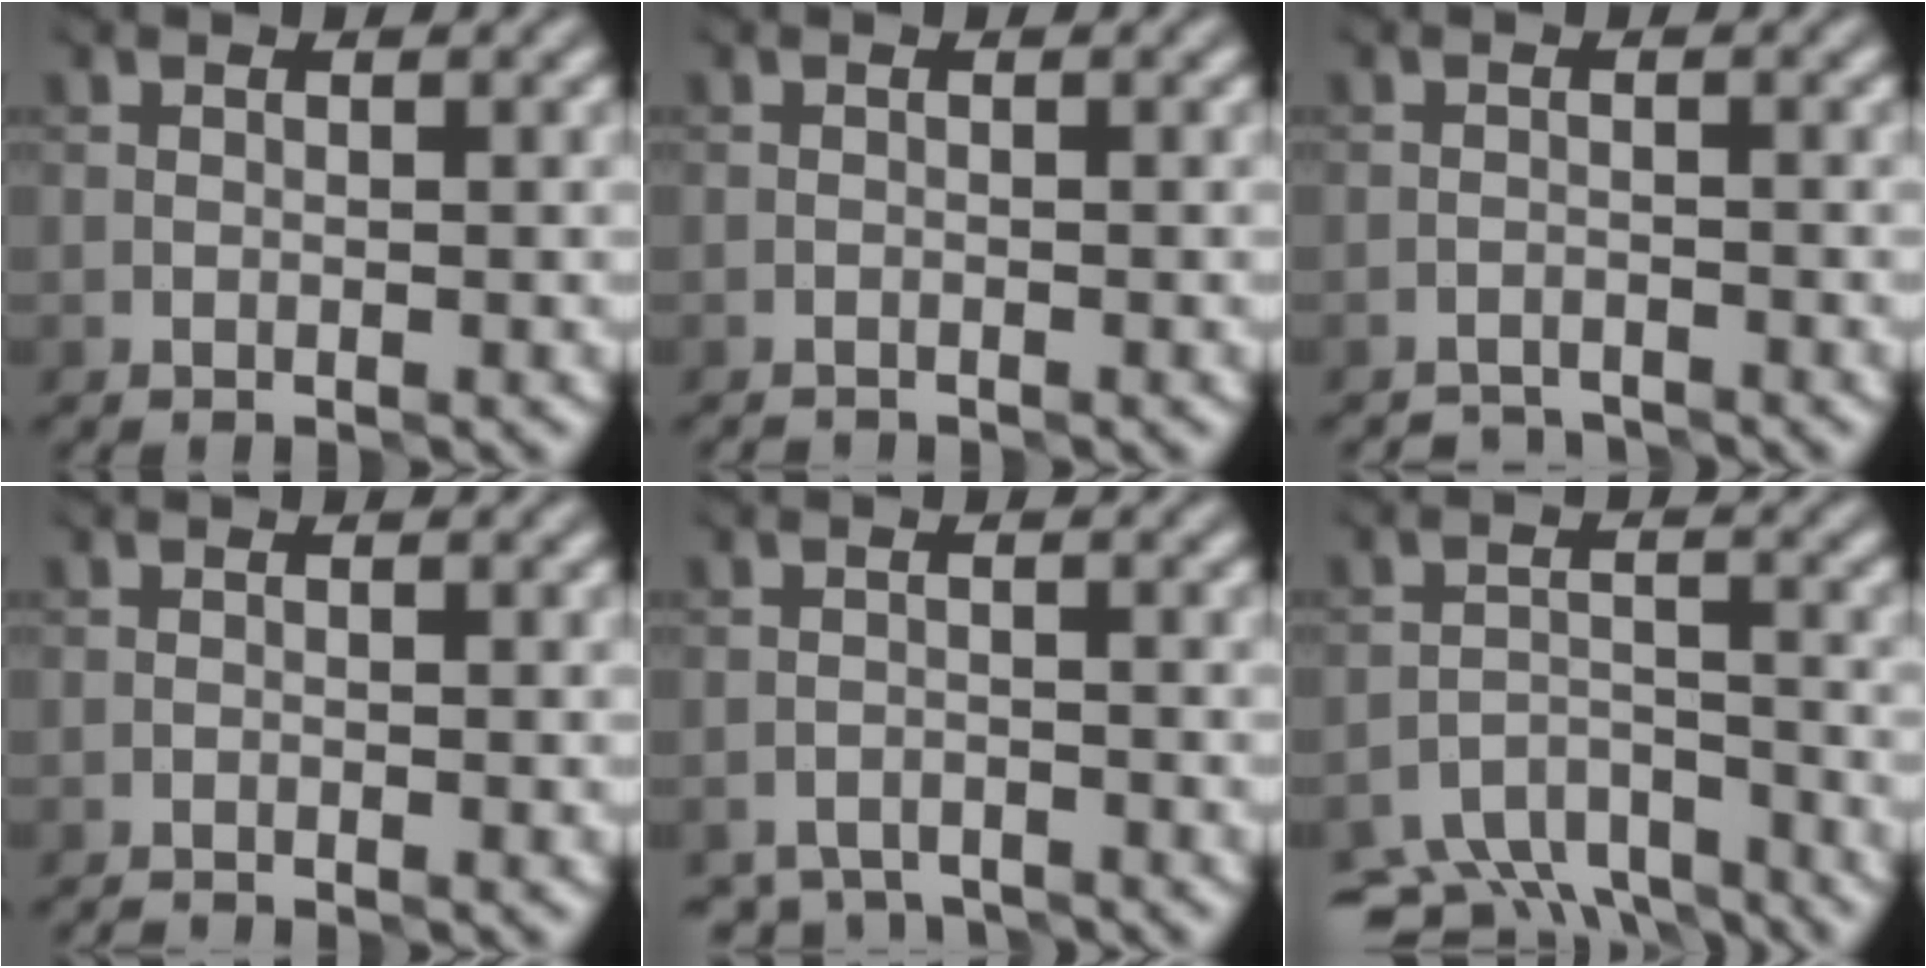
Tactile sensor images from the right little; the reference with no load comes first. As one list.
[{"total": 0.8, "force": [-0.8, 0.0, -0.1], "torque": [0.001, -0.004, -0.020]}, {"total": 2.8, "force": [-2.7, 0.5, 0.1], "torque": [0.004, -0.005, -0.054]}, {"total": 1.0, "force": [-1.0, -0.1, 0.0], "torque": [-0.001, -0.006, -0.024]}, {"total": 4.3, "force": [-4.1, 1.1, 0.6], "torque": [-0.008, -0.015, -0.074]}, {"total": 8.6, "force": [-6.7, 4.0, 3.5], "torque": [-0.057, -0.011, -0.103]}]